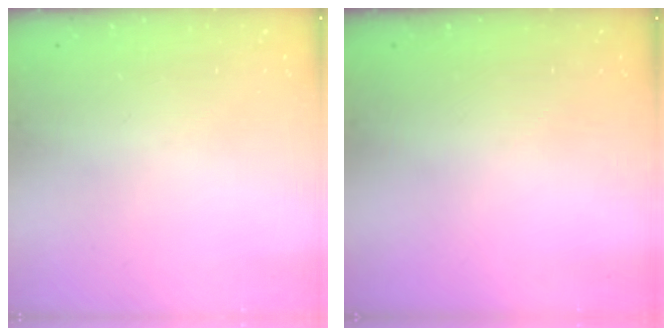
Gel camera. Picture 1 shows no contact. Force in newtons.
{"total": 0.0}